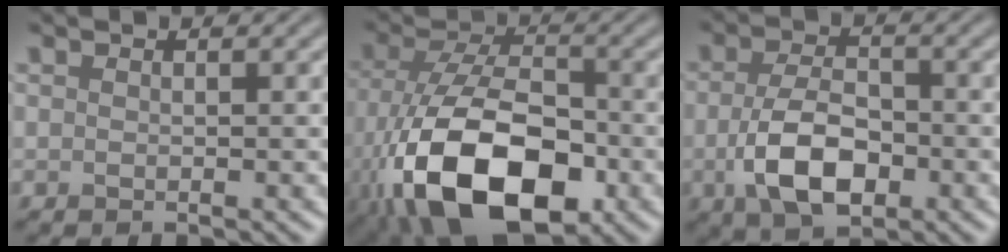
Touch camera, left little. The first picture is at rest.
{"total": 13.8, "force": [-5.9, 7.1, 10.2], "torque": [-0.201, -0.030, -0.107]}
{"total": 6.0, "force": [-1.9, 3.2, 4.7], "torque": [-0.098, -0.007, -0.038]}